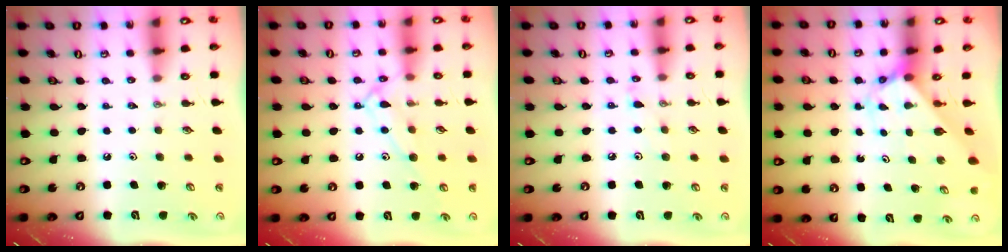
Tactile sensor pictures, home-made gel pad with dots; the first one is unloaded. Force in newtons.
{"total": 11.4, "press": 11.4, "slide": 0.8}
{"total": 4.9, "press": 4.9, "slide": 0.5}
{"total": 2.4, "press": 2.4, "slide": 0.2}